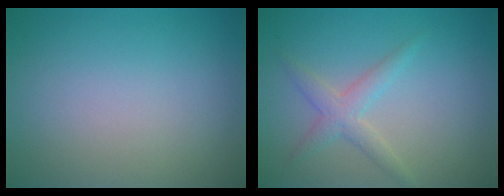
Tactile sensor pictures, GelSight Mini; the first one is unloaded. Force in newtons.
{"total": 2.3, "press": 2.3, "slide": 0.0}